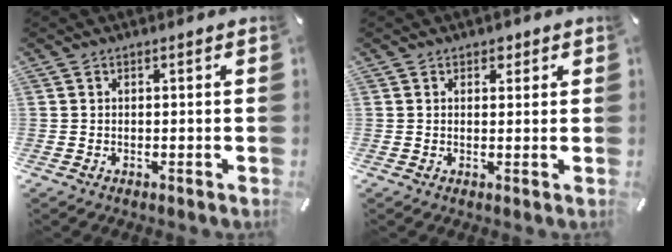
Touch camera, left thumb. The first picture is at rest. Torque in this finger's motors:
{"motor_torque": [-0.03, 0.12, 0.03, -0.21, 0.02]}